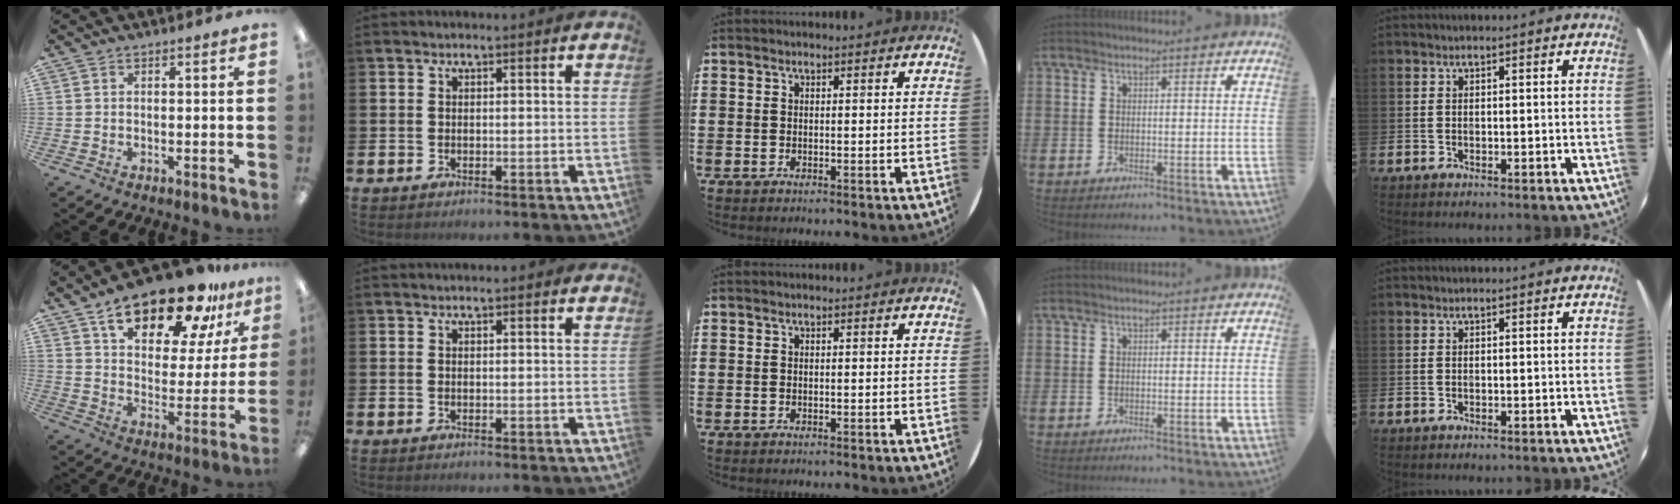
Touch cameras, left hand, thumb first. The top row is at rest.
{"thumb": {"total": 20.6, "force": [14.5, 8.8, 11.7], "torque": [-0.182, -0.082, 0.245]}, "index": {"total": 0.6, "force": [0.5, 0.0, 0.3], "torque": [0.001, -0.003, 0.007]}}